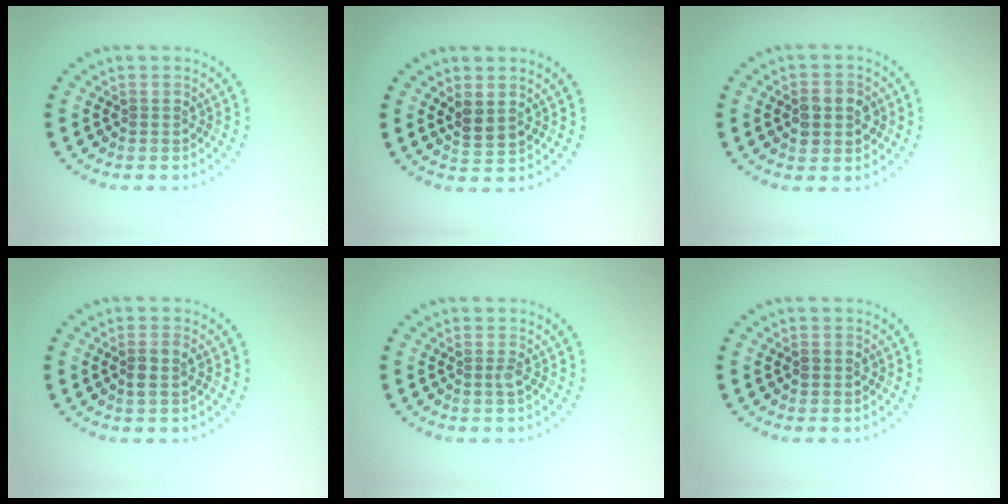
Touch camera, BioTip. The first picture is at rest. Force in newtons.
{"total": 1.9, "press": 1.8, "slide": 0.6}
{"total": 3.4, "press": 3.4, "slide": 0.1}
{"total": 1.7, "press": 1.6, "slide": 0.7}
{"total": 0.7, "press": 0.4, "slide": 0.6}
{"total": 1.3, "press": 1.3, "slide": 0.1}